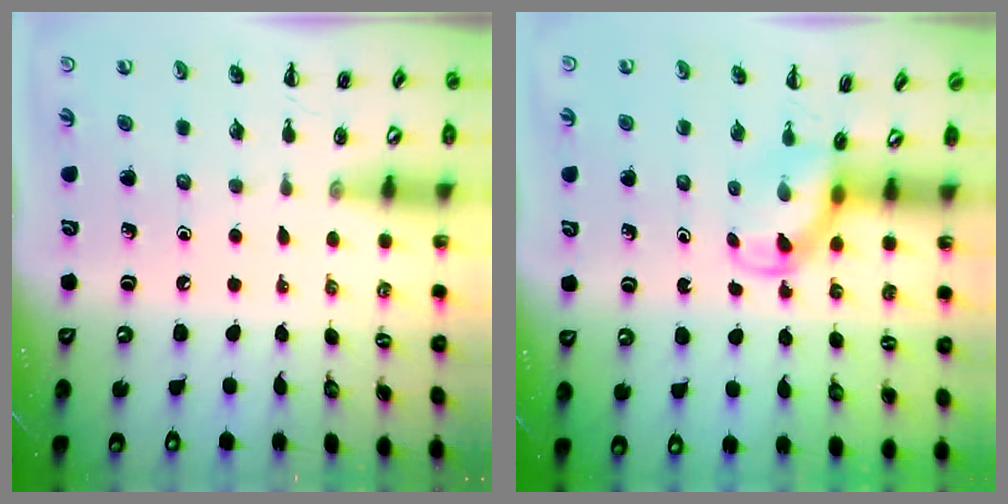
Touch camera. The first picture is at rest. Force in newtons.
{"total": 3.7, "press": 3.5, "slide": 1.3}